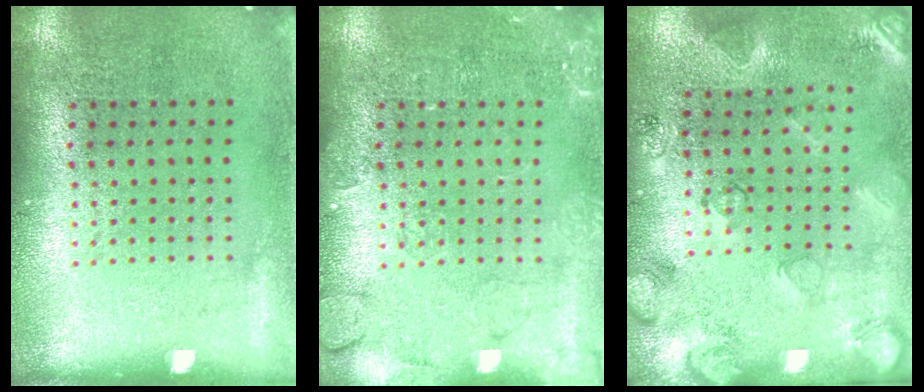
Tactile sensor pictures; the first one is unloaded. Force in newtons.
{"total": 2.4, "press": 2.4, "slide": 0.4}
{"total": 2.1, "press": 1.9, "slide": 1.0}